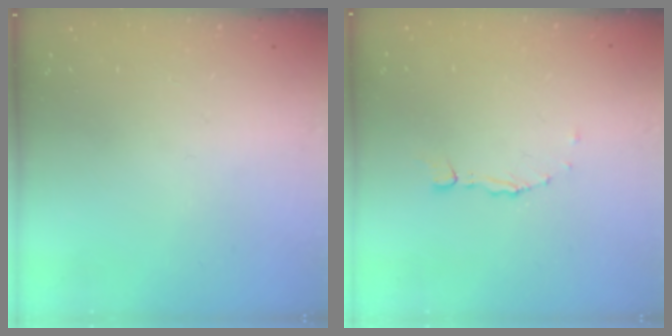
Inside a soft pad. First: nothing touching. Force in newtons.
{"total": 1.0, "press": 1.0, "slide": 0.2}